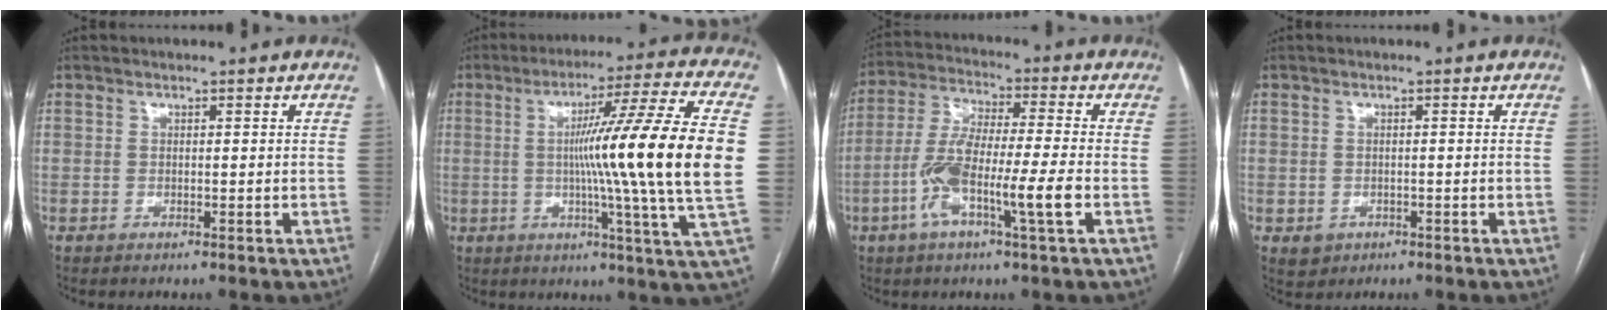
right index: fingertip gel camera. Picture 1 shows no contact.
{"total": 22.1, "force": [0.5, -2.2, 22.0], "torque": [-0.296, -0.002, -0.009]}
{"total": 12.2, "force": [-3.9, 0.6, 11.6], "torque": [-0.231, 0.000, -0.076]}
{"total": 1.0, "force": [-0.4, 0.9, 0.0], "torque": [0.000, 0.004, 0.001]}